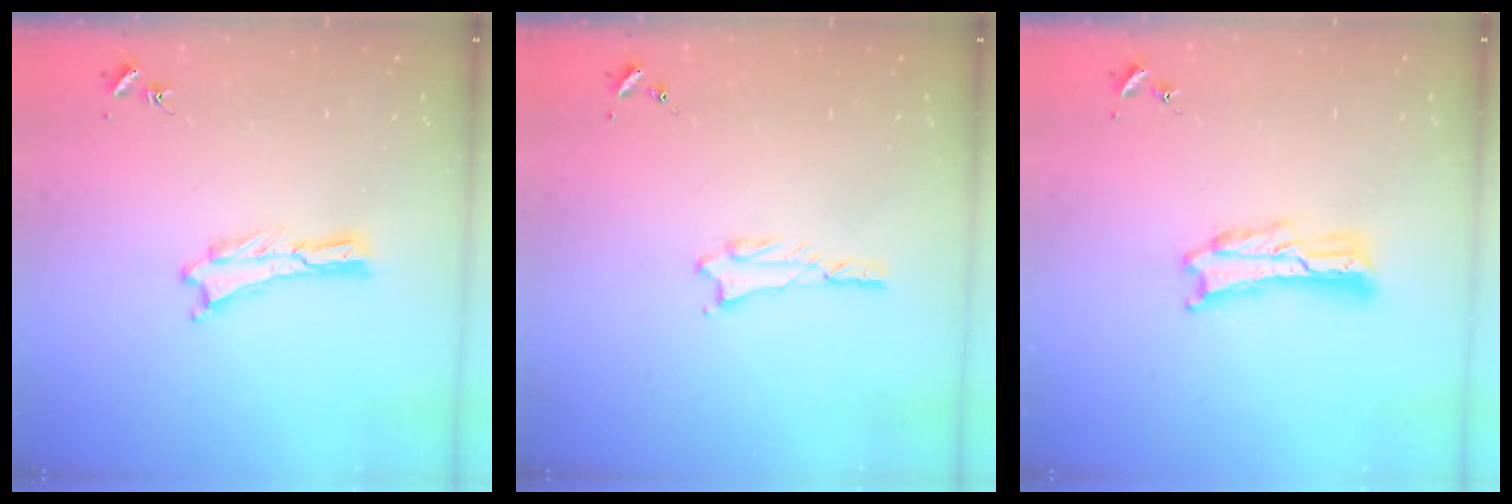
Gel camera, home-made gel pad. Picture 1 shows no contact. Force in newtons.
{"total": 1.0, "press": 1.0, "slide": 0.1}
{"total": 2.4, "press": 2.4, "slide": 0.3}